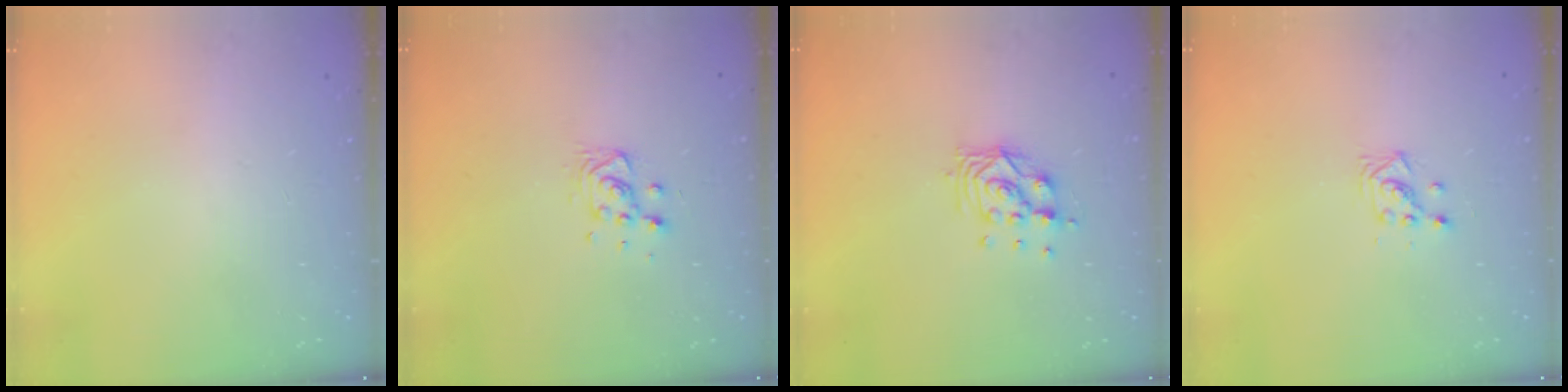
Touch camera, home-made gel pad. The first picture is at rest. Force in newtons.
{"total": 9.3, "press": 9.0, "slide": 2.3}
{"total": 9.3, "press": 9.3, "slide": 0.9}
{"total": 3.3, "press": 3.3, "slide": 0.4}